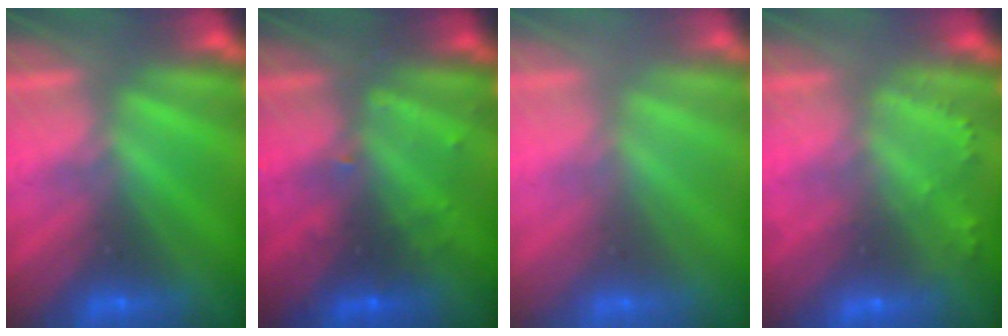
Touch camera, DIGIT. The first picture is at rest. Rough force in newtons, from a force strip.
{"total": 2.9}
{"total": 2.5}
{"total": 2.2}